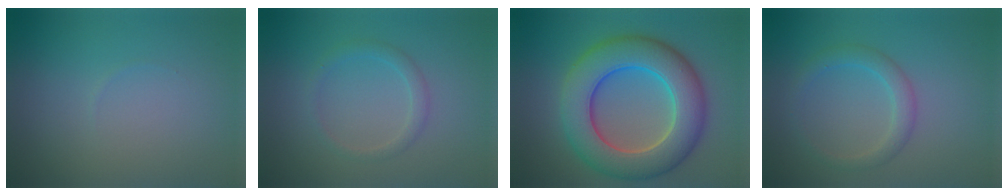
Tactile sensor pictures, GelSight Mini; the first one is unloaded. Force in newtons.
{"total": 1.5, "press": 1.5, "slide": 0.1}
{"total": 10.0, "press": 10.0, "slide": 0.4}
{"total": 2.2, "press": 2.2, "slide": 0.1}